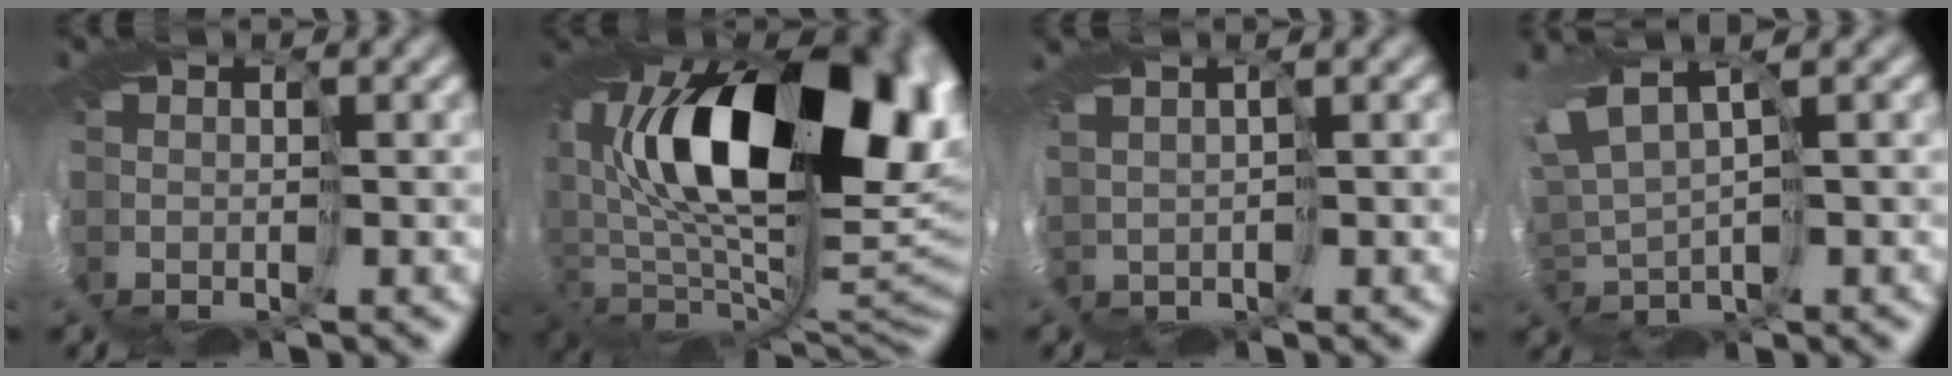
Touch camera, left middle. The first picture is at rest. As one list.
[{"total": 15.9, "force": [4.1, 8.4, 12.8], "torque": [-0.213, -0.043, 0.106]}, {"total": 2.6, "force": [0.6, -1.9, -1.6], "torque": [0.021, 0.006, 0.016]}, {"total": 2.1, "force": [1.3, -1.2, 1.0], "torque": [-0.043, 0.007, 0.018]}]